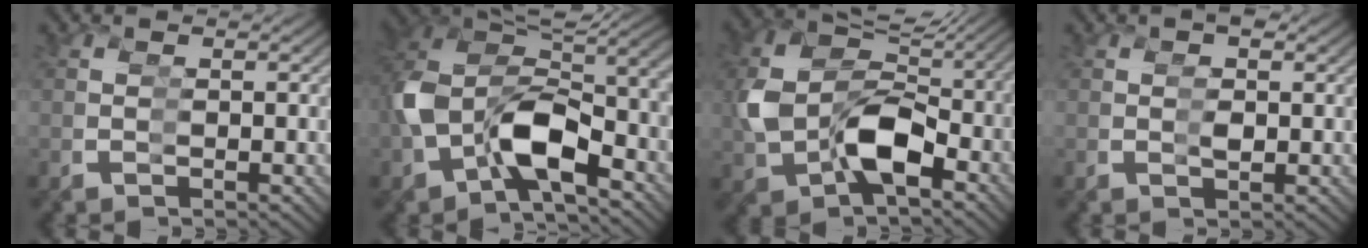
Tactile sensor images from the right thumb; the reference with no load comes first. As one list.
[{"total": 13.8, "force": [-0.7, 9.6, 9.9], "torque": [-0.248, -0.015, 0.003]}, {"total": 11.1, "force": [-1.1, 8.0, 7.6], "torque": [-0.208, -0.032, 0.009]}, {"total": 1.3, "force": [0.9, -0.9, 0.2], "torque": [-0.001, 0.019, 0.008]}]